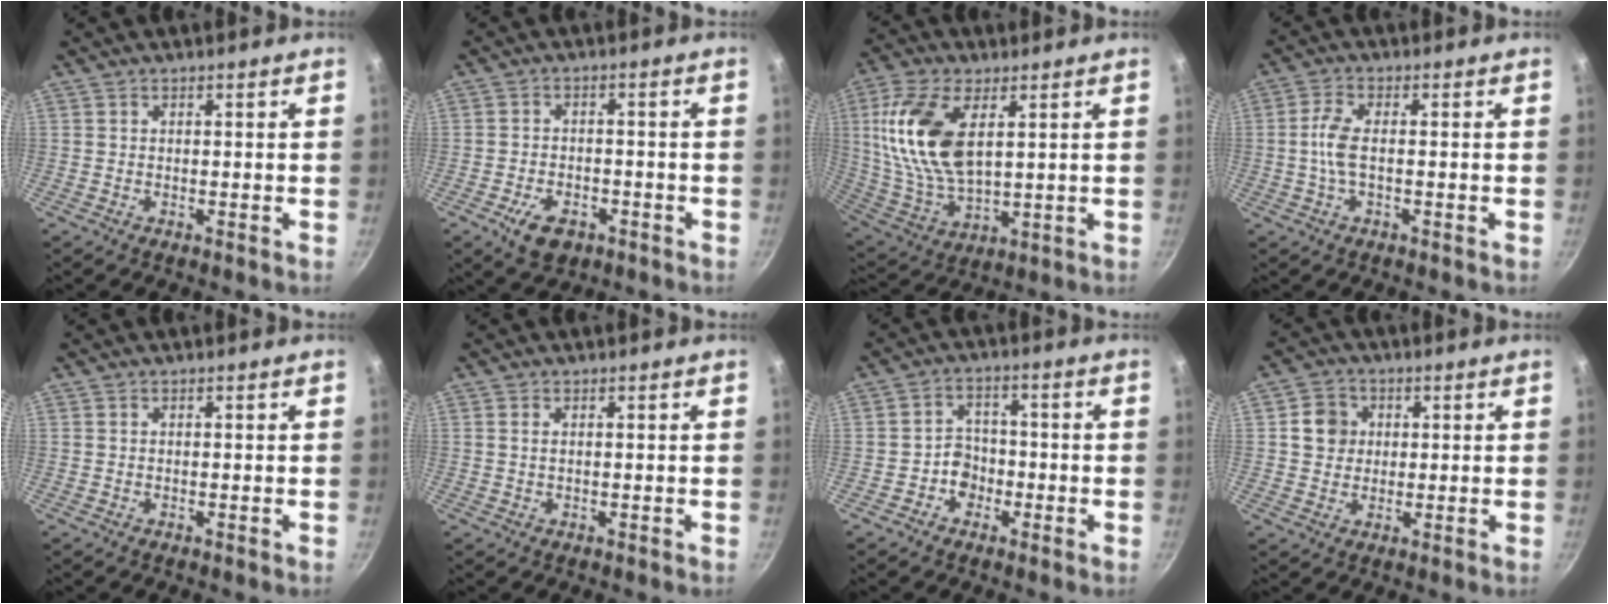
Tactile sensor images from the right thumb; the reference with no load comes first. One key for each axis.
{"total": 6.8, "fx": -3.4, "fy": 4.2, "fz": 4.2, "tx": -0.062, "ty": 0.017, "tz": -0.052}
{"total": 17.4, "fx": 4.8, "fy": 9.0, "fz": 14.1, "tx": -0.275, "ty": -0.014, "tz": 0.102}
{"total": 4.8, "fx": -0.6, "fy": 1.8, "fz": 4.4, "tx": -0.105, "ty": 0.008, "tz": -0.019}
{"total": 0.0}
{"total": 1.0, "fx": 0.3, "fy": 0.5, "fz": 0.8, "tx": -0.015, "ty": 0.001, "tz": 0.004}
{"total": 4.8, "fx": -2.0, "fy": 4.0, "fz": 1.7, "tx": 0.007, "ty": 0.026, "tz": -0.036}
{"total": 5.7, "fx": 1.0, "fy": 5.2, "fz": 2.0, "tx": -0.005, "ty": 0.006, "tz": 0.011}